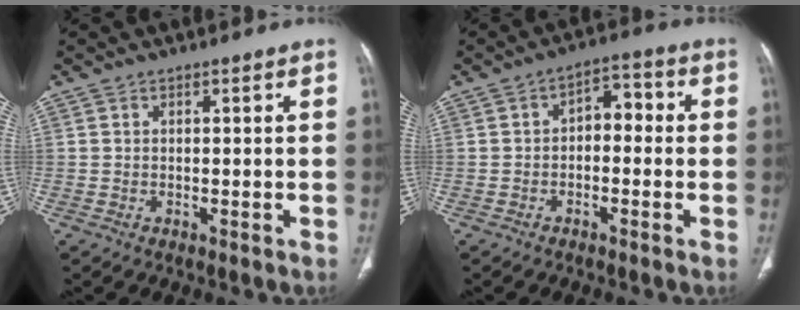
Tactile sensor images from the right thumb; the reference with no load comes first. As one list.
[{"total": 5.5, "force": [-0.3, 3.4, 4.3], "torque": [-0.043, 0.028, -0.018]}]